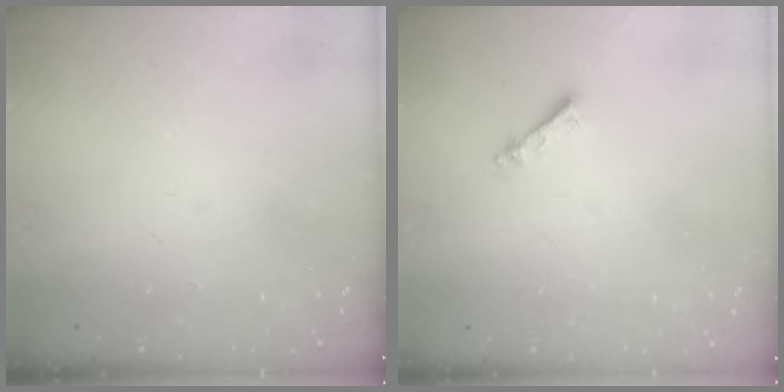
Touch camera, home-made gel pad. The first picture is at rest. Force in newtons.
{"total": 3.6, "press": 3.6, "slide": 0.3}